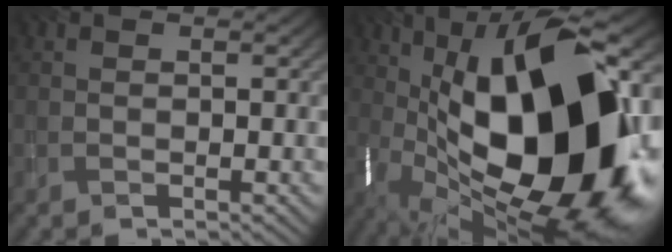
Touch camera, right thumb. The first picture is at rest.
{"total": 21.1, "force": [-0.6, 9.7, 18.7], "torque": [-0.334, 0.008, -0.027]}